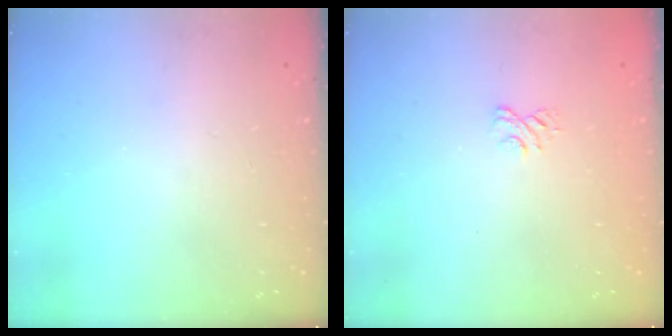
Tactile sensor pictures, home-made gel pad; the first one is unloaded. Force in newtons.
{"total": 4.7, "press": 4.5, "slide": 1.2}